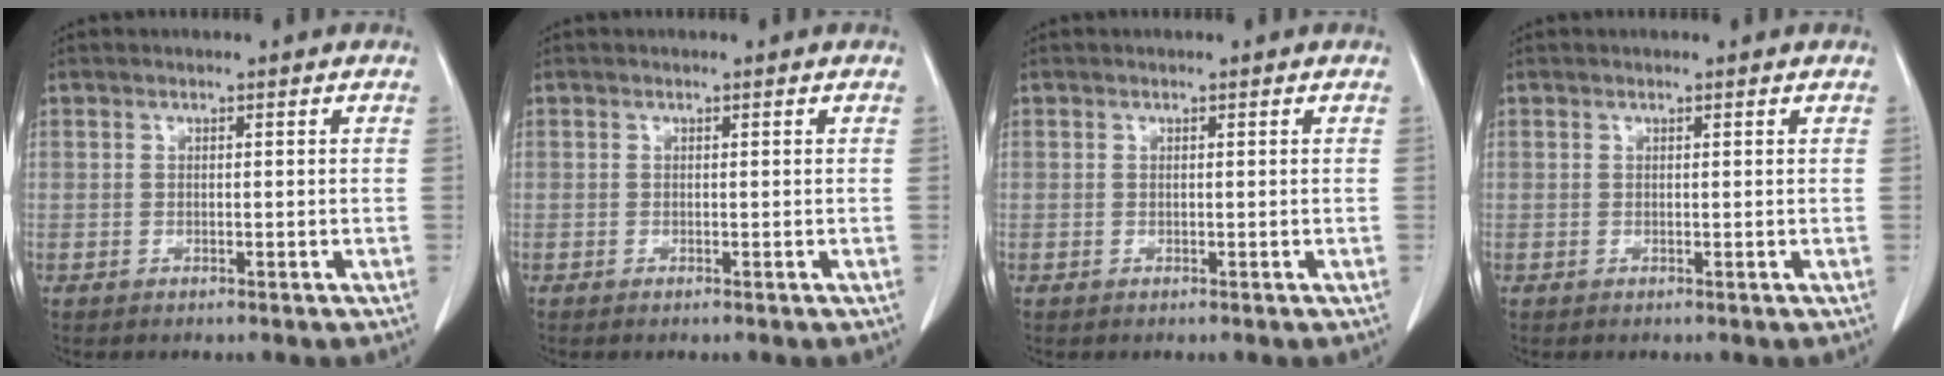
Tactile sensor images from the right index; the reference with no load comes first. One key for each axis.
{"total": 0.0}
{"total": 0.0}
{"total": 0.0}